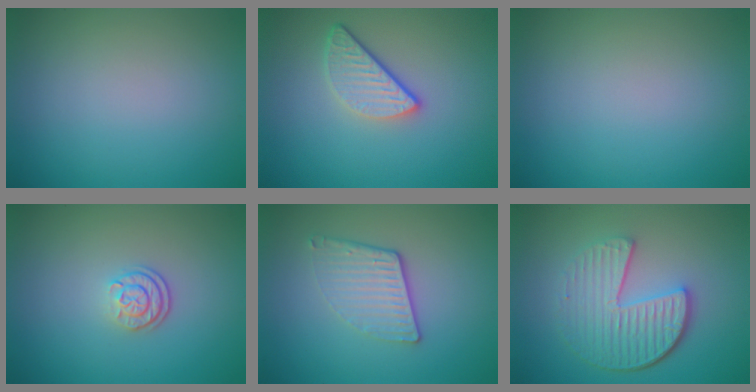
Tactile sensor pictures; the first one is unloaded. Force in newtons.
{"total": 3.3, "press": 2.6, "slide": 2.0}
{"total": 0.0}
{"total": 2.1, "press": 1.8, "slide": 1.2}
{"total": 3.3, "press": 2.6, "slide": 2.1}
{"total": 5.6, "press": 4.2, "slide": 3.8}